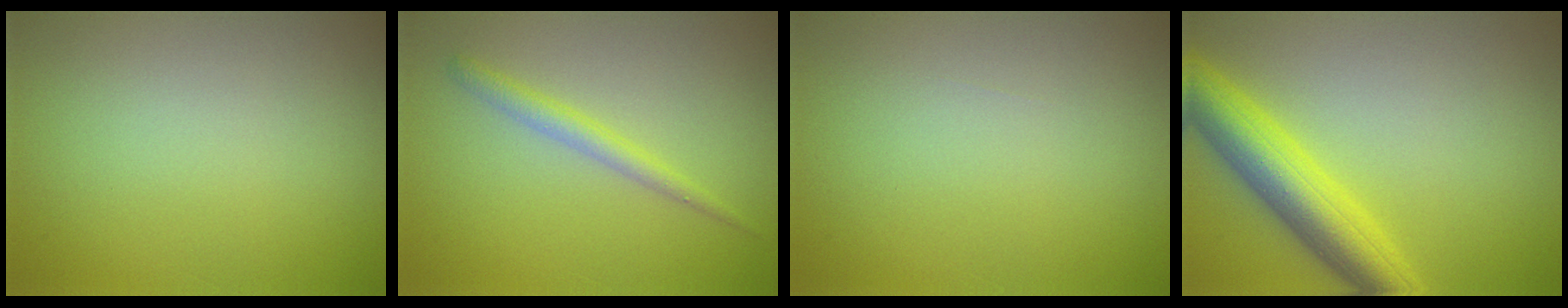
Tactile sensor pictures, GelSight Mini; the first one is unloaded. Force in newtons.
{"total": 1.8, "press": 1.8, "slide": 0.1}
{"total": 0.0}
{"total": 5.8, "press": 5.8, "slide": 0.2}